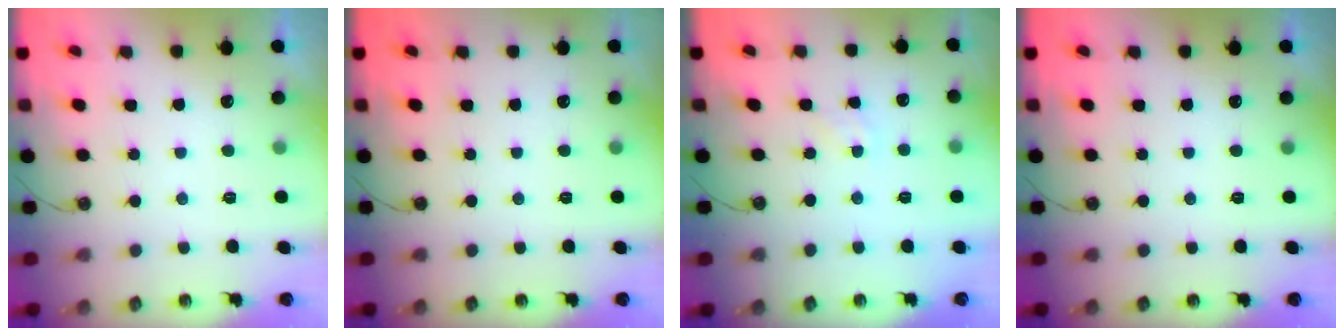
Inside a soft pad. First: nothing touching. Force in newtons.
{"total": 0.0}
{"total": 0.9, "press": 0.9, "slide": 0.2}
{"total": 0.0}